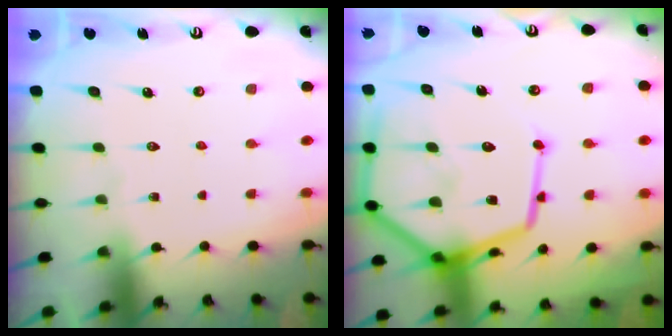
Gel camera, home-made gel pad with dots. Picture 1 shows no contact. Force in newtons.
{"total": 21.9, "press": 21.8, "slide": 2.1}